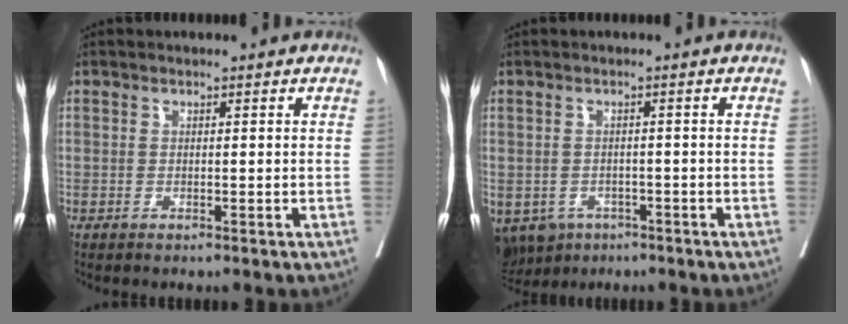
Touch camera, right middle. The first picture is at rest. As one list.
[{"total": 8.3, "force": [-4.7, 6.3, 2.6], "torque": [-0.067, -0.007, -0.063]}]